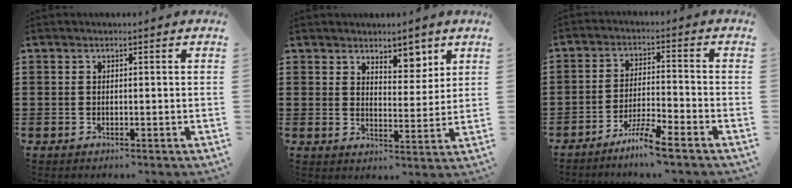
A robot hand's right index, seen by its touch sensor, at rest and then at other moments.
{"total": 4.9, "force": [4.1, 2.4, 1.4], "torque": [-0.019, -0.015, 0.069]}
{"total": 5.6, "force": [-4.7, -0.3, 3.0], "torque": [-0.072, -0.012, -0.091]}